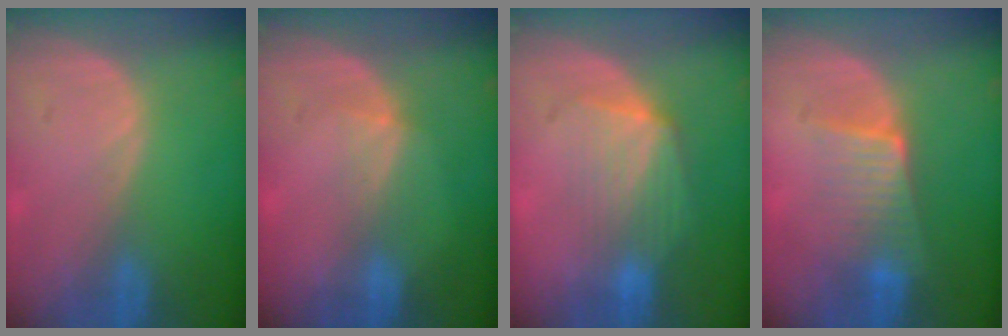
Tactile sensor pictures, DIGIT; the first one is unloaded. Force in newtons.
{"total": 2.4, "press": 2.1, "slide": 1.2}
{"total": 7.3, "press": 6.9, "slide": 2.6}
{"total": 6.4, "press": 5.7, "slide": 2.9}